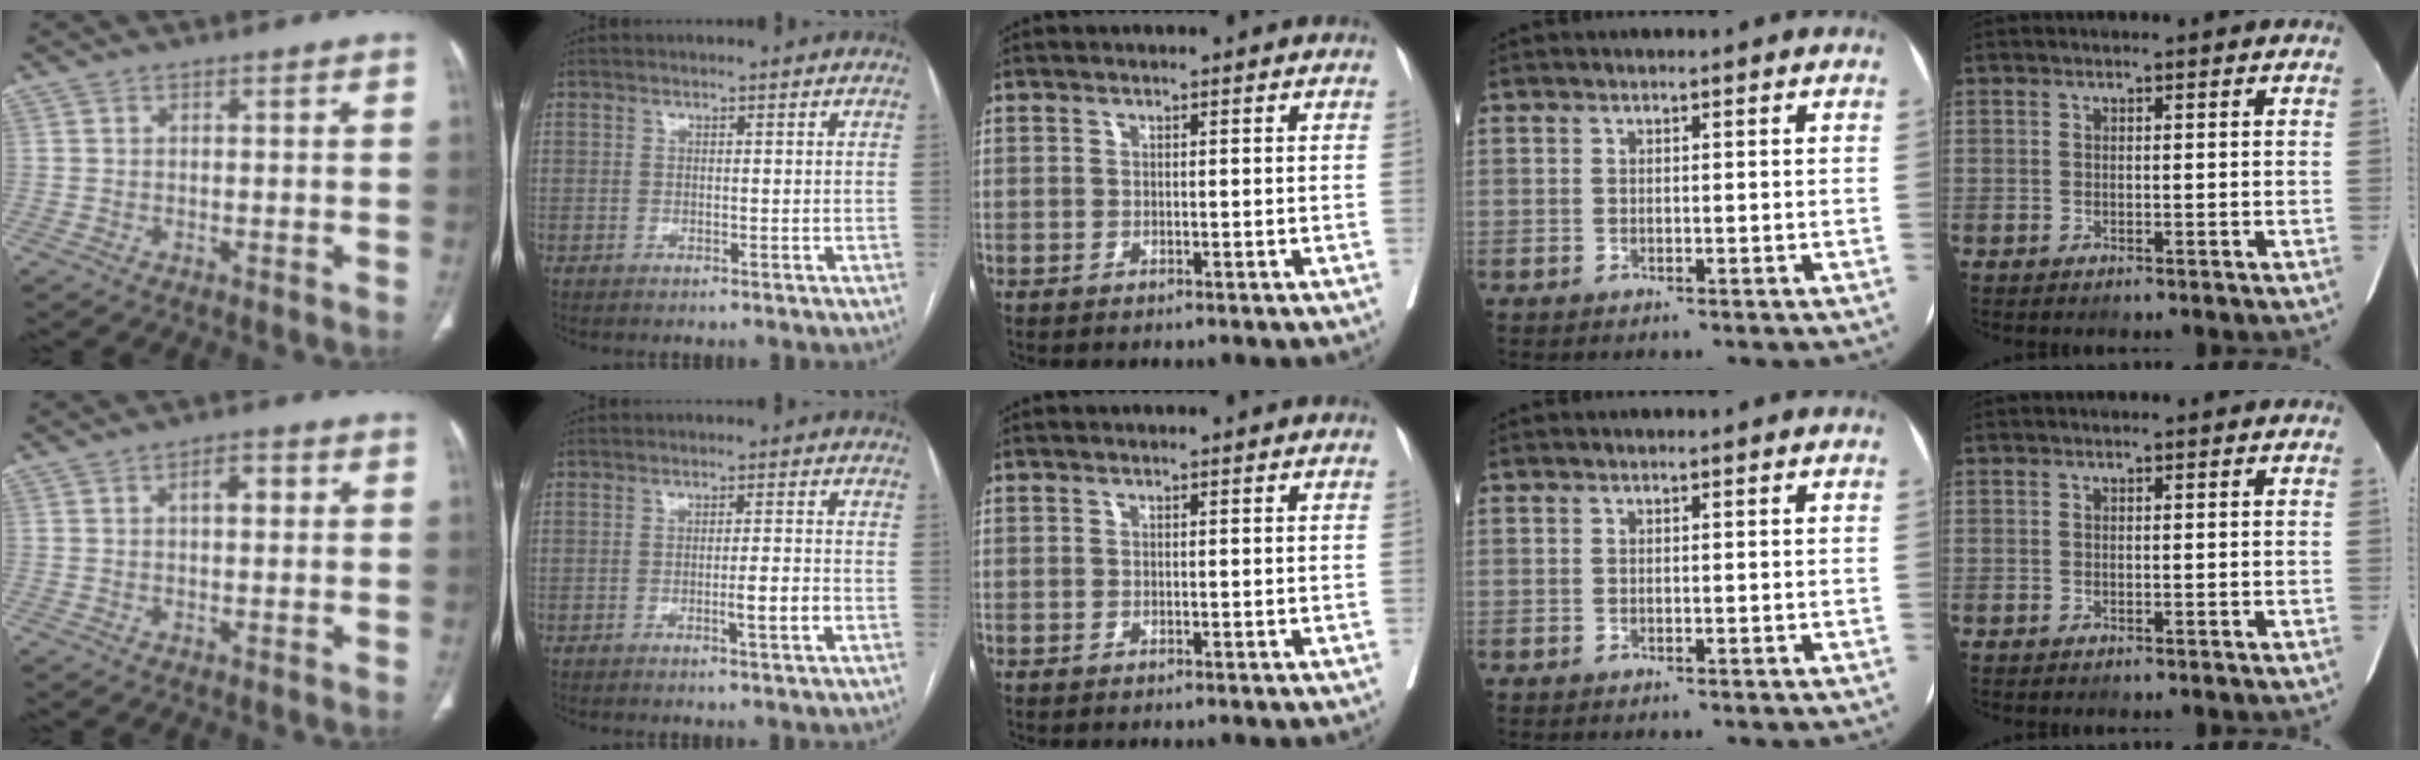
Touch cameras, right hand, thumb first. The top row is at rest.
{"thumb": {"total": 3.9, "force": [0.9, 1.9, 3.2], "torque": [-0.043, 0.008, 0.011]}, "index": {"total": 3.6, "force": [-1.2, 0.0, 3.4], "torque": [-0.051, -0.003, -0.018]}}